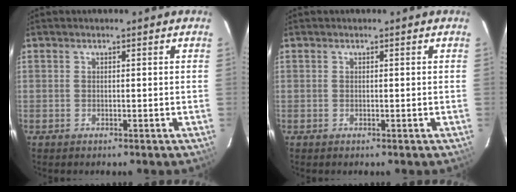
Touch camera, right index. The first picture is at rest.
{"total": 0.0}